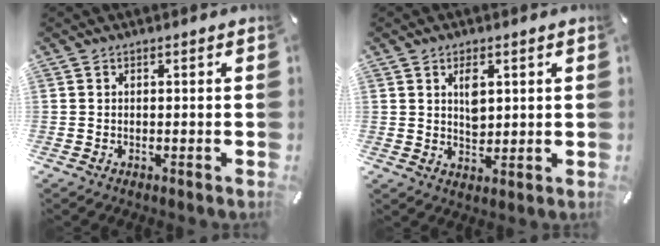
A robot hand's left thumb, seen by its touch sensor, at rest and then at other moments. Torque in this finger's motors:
{"motor_torque": [0.82, 1.21, 0.46, -0.45, 0.23]}